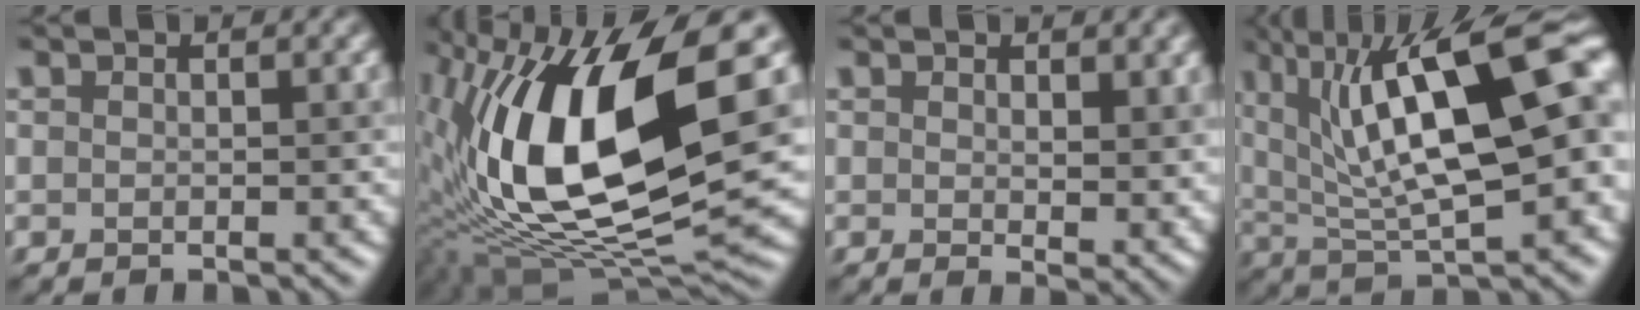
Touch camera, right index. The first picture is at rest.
{"total": 17.0, "force": [2.8, 7.8, 14.8], "torque": [-0.294, 0.001, 0.041]}
{"total": 2.9, "force": [1.2, 1.2, 2.3], "torque": [-0.031, -0.010, 0.024]}
{"total": 16.1, "force": [4.8, 6.1, 14.0], "torque": [-0.226, 0.011, 0.078]}